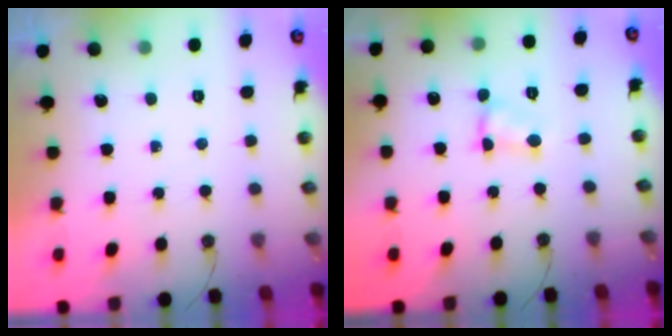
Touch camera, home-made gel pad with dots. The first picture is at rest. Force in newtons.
{"total": 3.6, "press": 3.6, "slide": 0.4}